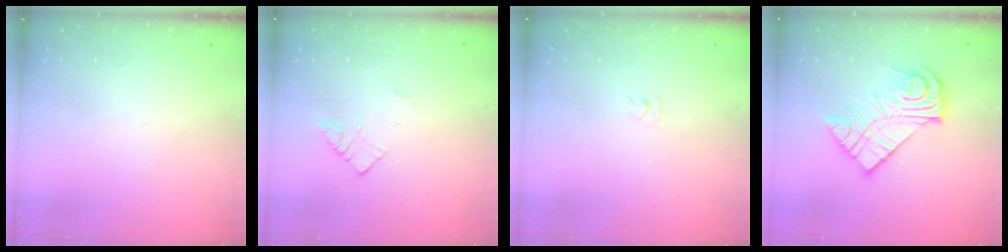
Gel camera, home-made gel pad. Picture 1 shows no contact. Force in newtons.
{"total": 2.1, "press": 2.1, "slide": 0.3}
{"total": 2.8, "press": 2.8, "slide": 0.4}
{"total": 16.3, "press": 16.2, "slide": 1.1}